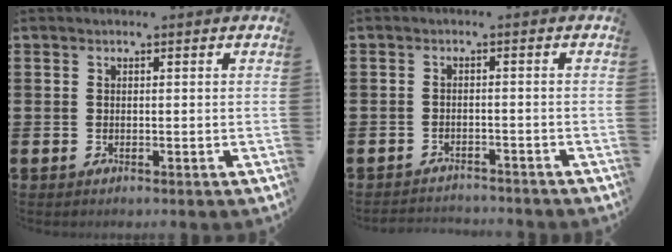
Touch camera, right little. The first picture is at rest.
{"total": 1.9, "force": [-1.9, 0.0, -0.2], "torque": [-0.003, 0.003, -0.041]}